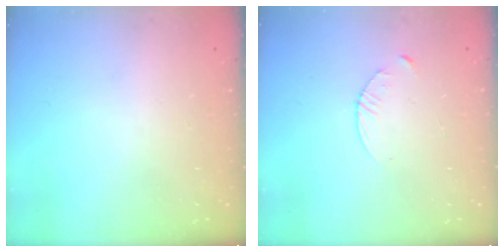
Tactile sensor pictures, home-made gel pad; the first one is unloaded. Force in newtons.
{"total": 3.8, "press": 3.7, "slide": 0.5}